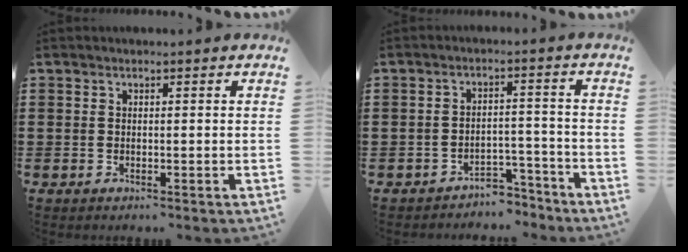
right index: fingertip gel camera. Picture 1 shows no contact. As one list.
[{"total": 4.0, "force": [-3.8, 1.0, 0.6], "torque": [-0.013, 0.009, -0.078]}]